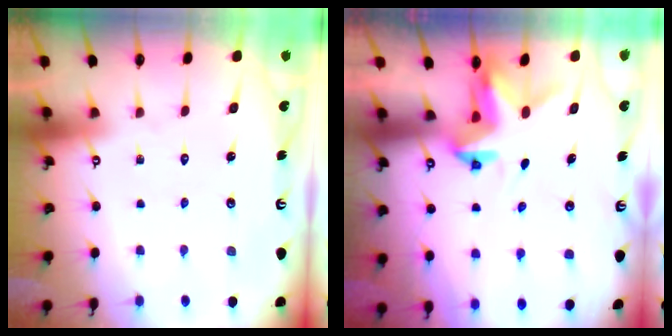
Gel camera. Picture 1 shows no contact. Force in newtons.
{"total": 3.6, "press": 3.6, "slide": 0.2}